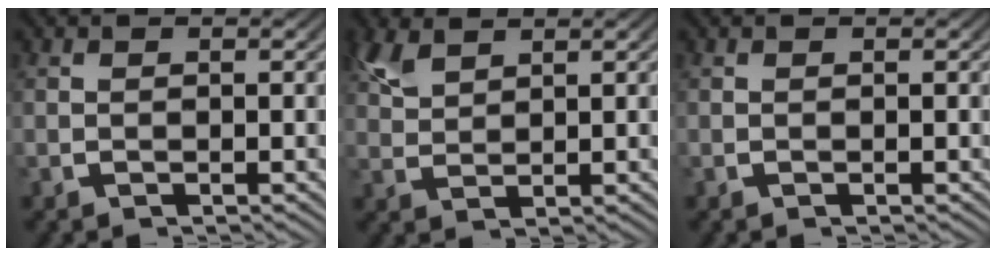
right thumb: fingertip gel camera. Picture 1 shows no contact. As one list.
[{"total": 2.5, "force": [2.1, 1.0, 0.9], "torque": [-0.023, 0.003, 0.047]}, {"total": 0.0}]